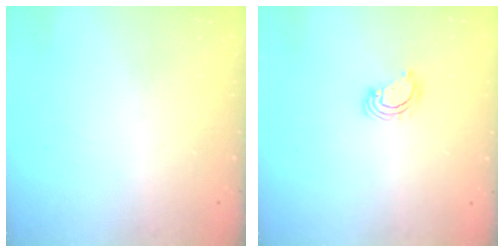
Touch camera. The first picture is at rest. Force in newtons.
{"total": 2.9, "press": 2.9, "slide": 0.3}